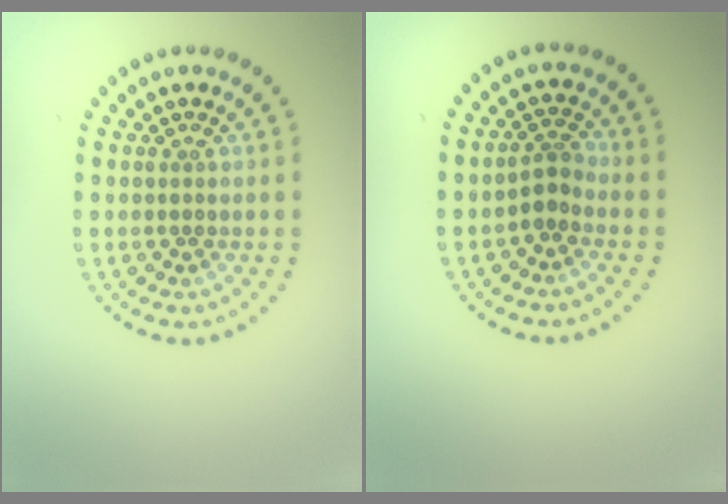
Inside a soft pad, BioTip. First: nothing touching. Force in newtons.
{"total": 1.7, "press": 1.3, "slide": 1.1}